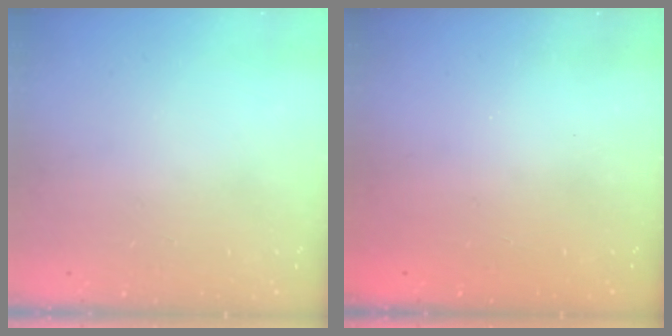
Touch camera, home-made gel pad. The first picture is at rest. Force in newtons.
{"total": 2.3, "press": 2.2, "slide": 0.8}